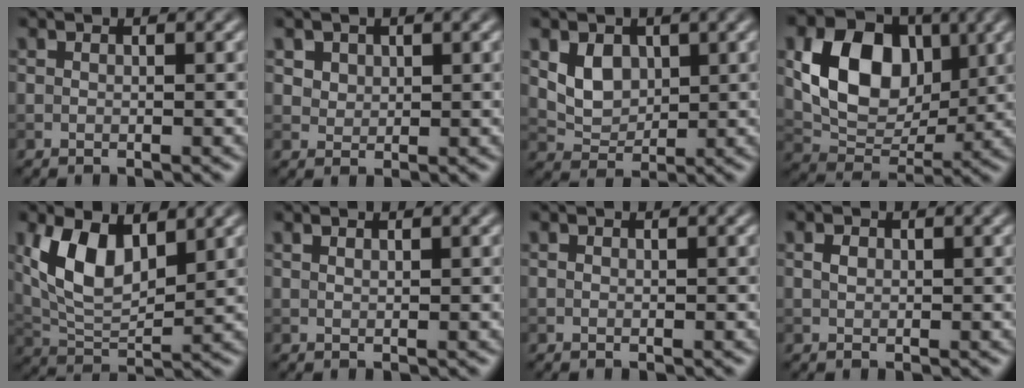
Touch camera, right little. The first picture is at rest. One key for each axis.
{"total": 2.6, "fx": 1.5, "fy": 1.9, "fz": 1.0, "tx": -0.036, "ty": -0.003, "tz": 0.036}
{"total": 3.1, "fx": 0.9, "fy": 2.4, "fz": 1.8, "tx": -0.037, "ty": -0.008, "tz": 0.020}
{"total": 9.2, "fx": 1.9, "fy": 6.6, "fz": 6.1, "tx": -0.108, "ty": -0.002, "tz": 0.036}
{"total": 6.8, "fx": 2.5, "fy": 3.4, "fz": 5.3, "tx": -0.110, "ty": -0.002, "tz": 0.050}
{"total": 0.6, "fx": 0.5, "fy": 0.1, "fz": 0.4, "tx": -0.006, "ty": 0.001, "tz": 0.009}
{"total": 0.0}
{"total": 0.9, "fx": 0.0, "fy": 0.7, "fz": 0.5, "tx": -0.013, "ty": 0.000, "tz": 0.000}